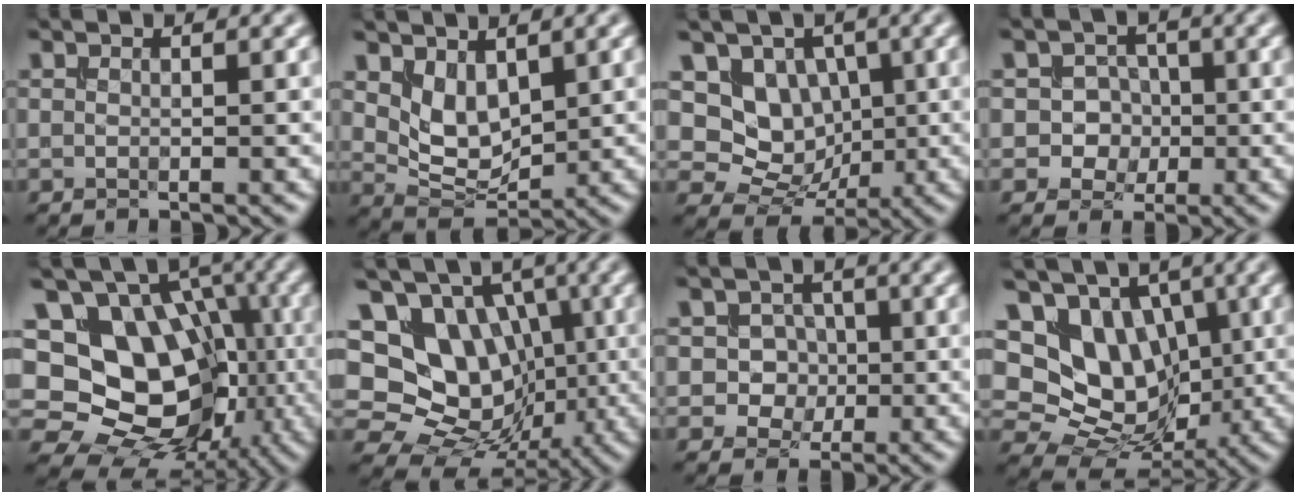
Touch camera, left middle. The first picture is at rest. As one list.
[{"total": 3.8, "force": [1.5, 2.3, 2.6], "torque": [-0.056, -0.012, 0.031]}, {"total": 5.8, "force": [1.2, 4.9, 2.9], "torque": [-0.042, -0.010, 0.004]}, {"total": 3.6, "force": [-0.6, 3.2, 1.4], "torque": [-0.002, 0.007, -0.029]}, {"total": 15.8, "force": [0.5, 12.7, 9.4], "torque": [-0.148, 0.013, 0.015]}, {"total": 14.7, "force": [2.4, 12.4, 7.6], "torque": [-0.157, 0.038, 0.023]}, {"total": 3.8, "force": [-0.2, 3.4, 1.6], "torque": [-0.008, 0.009, -0.021]}, {"total": 10.8, "force": [2.6, 8.5, 6.1], "torque": [-0.111, 0.025, 0.027]}]